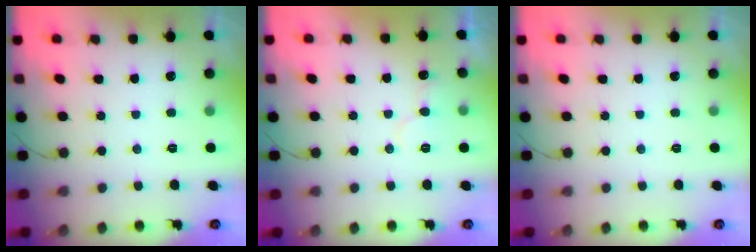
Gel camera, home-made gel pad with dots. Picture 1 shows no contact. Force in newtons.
{"total": 7.4, "press": 7.4, "slide": 0.5}
{"total": 0.0}